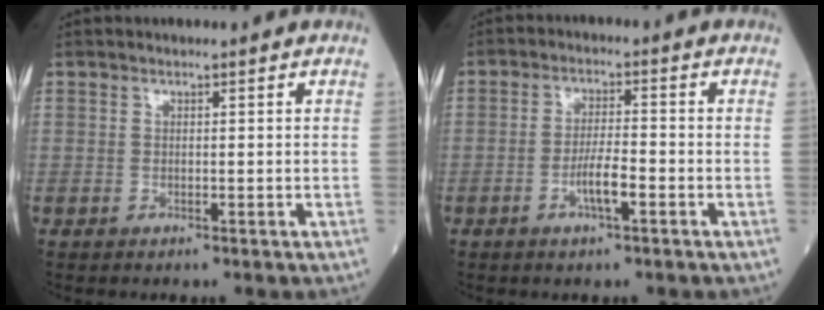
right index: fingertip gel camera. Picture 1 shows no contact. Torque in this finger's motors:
{"motor_torque": [0.54, -0.17, 0.41, 0.10]}